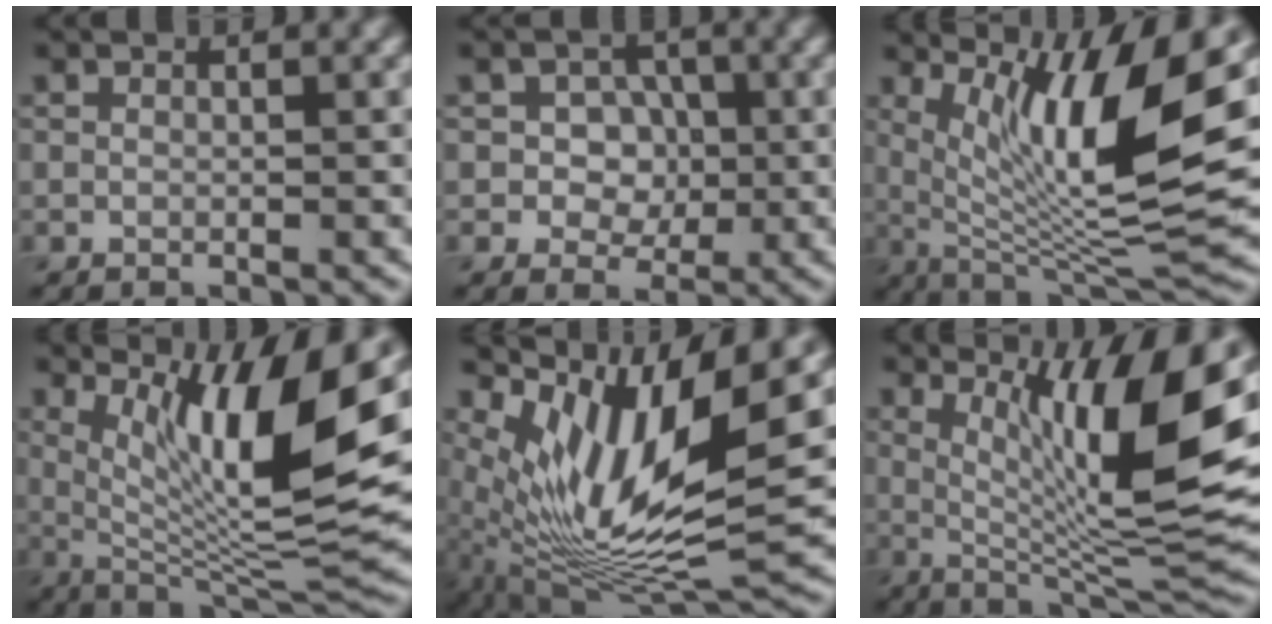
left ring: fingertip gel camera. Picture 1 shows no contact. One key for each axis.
{"total": 4.1, "fx": 0.1, "fy": 3.3, "fz": 2.3, "tx": -0.020, "ty": 0.003, "tz": -0.020}
{"total": 12.0, "fx": 3.8, "fy": 3.0, "fz": 11.1, "tx": -0.172, "ty": -0.011, "tz": 0.076}
{"total": 11.8, "fx": 3.8, "fy": 2.7, "fz": 10.9, "tx": -0.167, "ty": -0.012, "tz": 0.075}
{"total": 12.5, "fx": 4.0, "fy": 3.7, "fz": 11.3, "tx": -0.215, "ty": -0.009, "tz": 0.081}
{"total": 12.1, "fx": 3.0, "fy": 2.7, "fz": 11.4, "tx": -0.169, "ty": -0.009, "tz": 0.055}